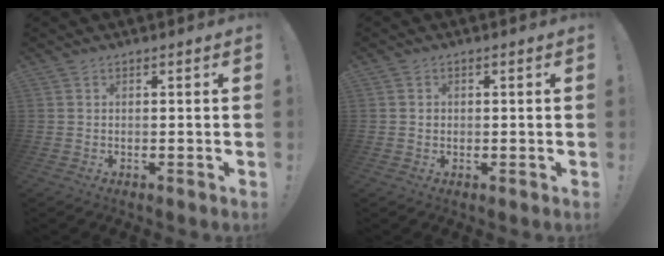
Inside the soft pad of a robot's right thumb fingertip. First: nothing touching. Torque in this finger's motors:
{"motor_torque": [-0.12, -0.01, -0.15, 0.05, -0.01]}